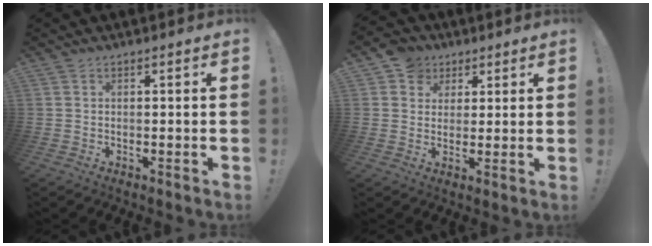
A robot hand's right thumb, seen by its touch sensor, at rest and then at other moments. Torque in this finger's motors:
{"motor_torque": [-0.08, 0.92, 0.07, -0.07, 0.01]}